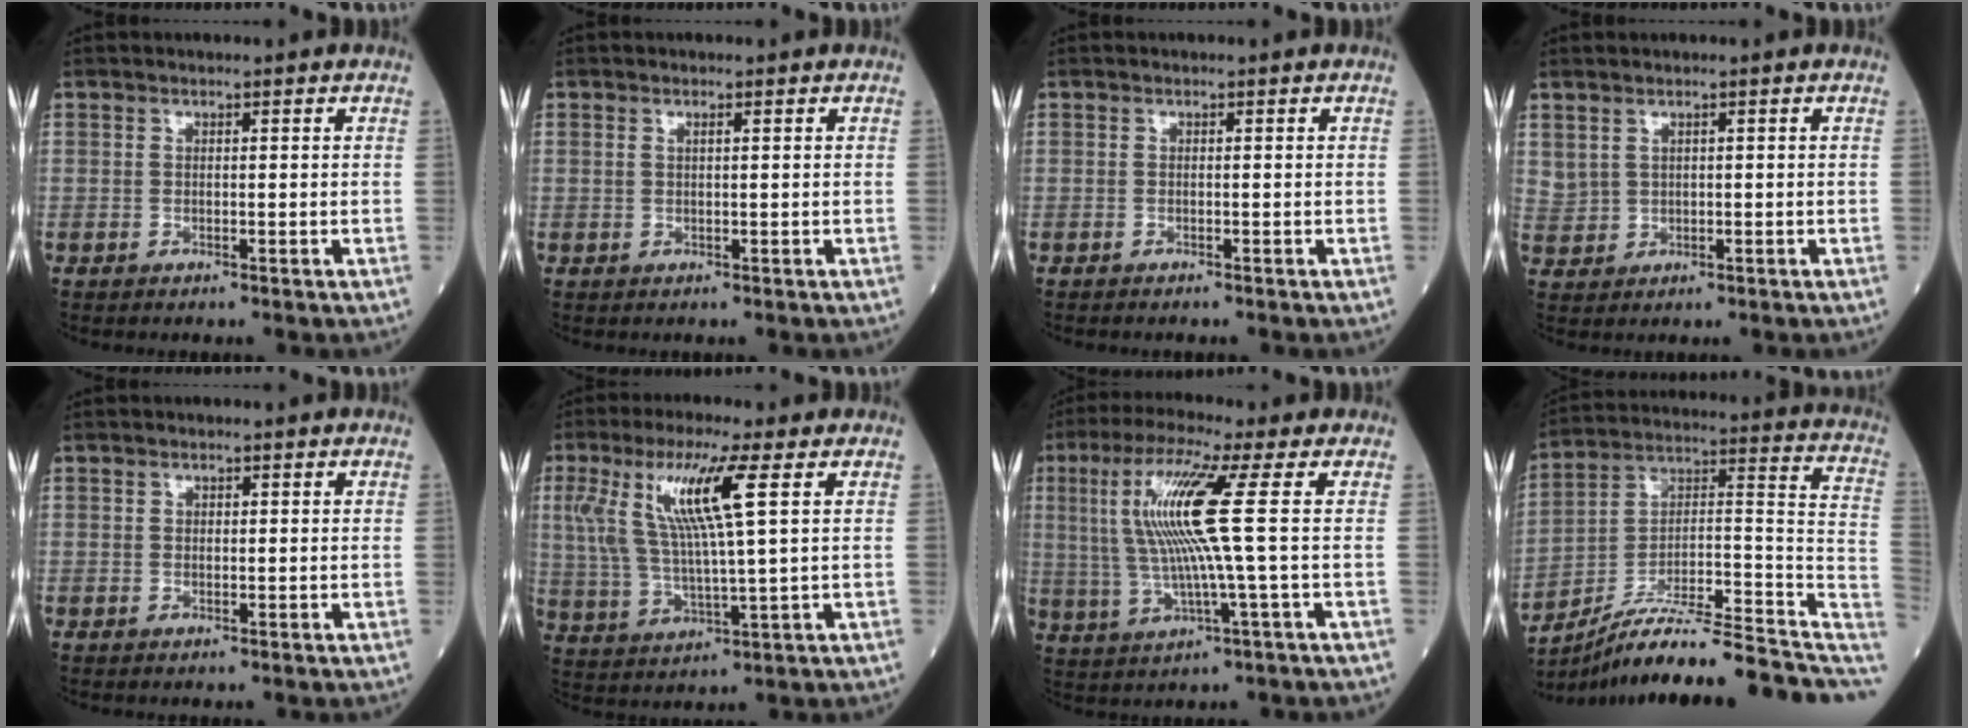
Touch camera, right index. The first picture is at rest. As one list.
[{"total": 0.7, "force": [0.5, 0.1, 0.5], "torque": [-0.018, 0.006, 0.011]}, {"total": 0.6, "force": [-0.6, 0.0, 0.2], "torque": [0.001, -0.001, -0.011]}, {"total": 2.8, "force": [1.8, 1.9, 0.9], "torque": [-0.027, 0.005, 0.048]}, {"total": 0.6, "force": [0.2, 0.5, 0.4], "torque": [-0.006, 0.000, 0.003]}, {"total": 11.6, "force": [4.1, 0.4, 10.9], "torque": [-0.238, 0.007, 0.079]}, {"total": 11.8, "force": [2.0, -1.0, 11.6], "torque": [-0.243, 0.009, 0.036]}, {"total": 21.9, "force": [-18.8, 1.9, 11.0], "torque": [-0.119, 0.037, -0.293]}]